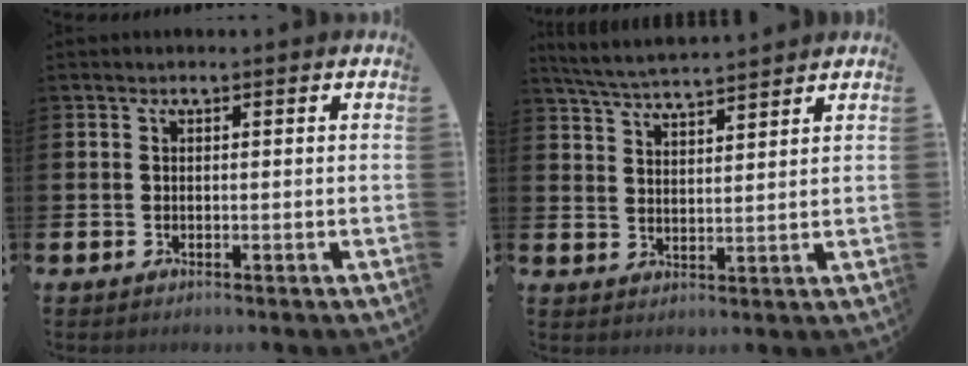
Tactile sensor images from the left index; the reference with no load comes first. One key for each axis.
{"total": 4.7, "fx": 4.6, "fy": -0.1, "fz": 0.7, "tx": -0.032, "ty": -0.028, "tz": 0.082}